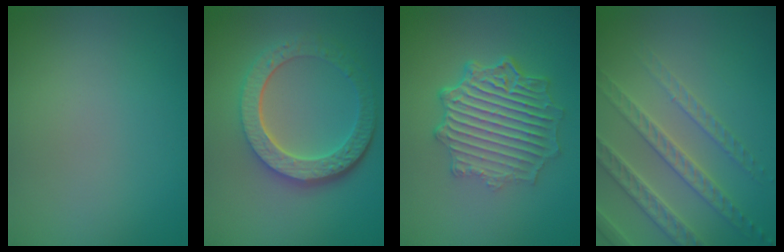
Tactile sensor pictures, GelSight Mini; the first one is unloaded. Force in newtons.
{"total": 6.3, "press": 4.6, "slide": 4.2}
{"total": 7.4, "press": 5.3, "slide": 5.2}
{"total": 3.9, "press": 3.8, "slide": 1.0}